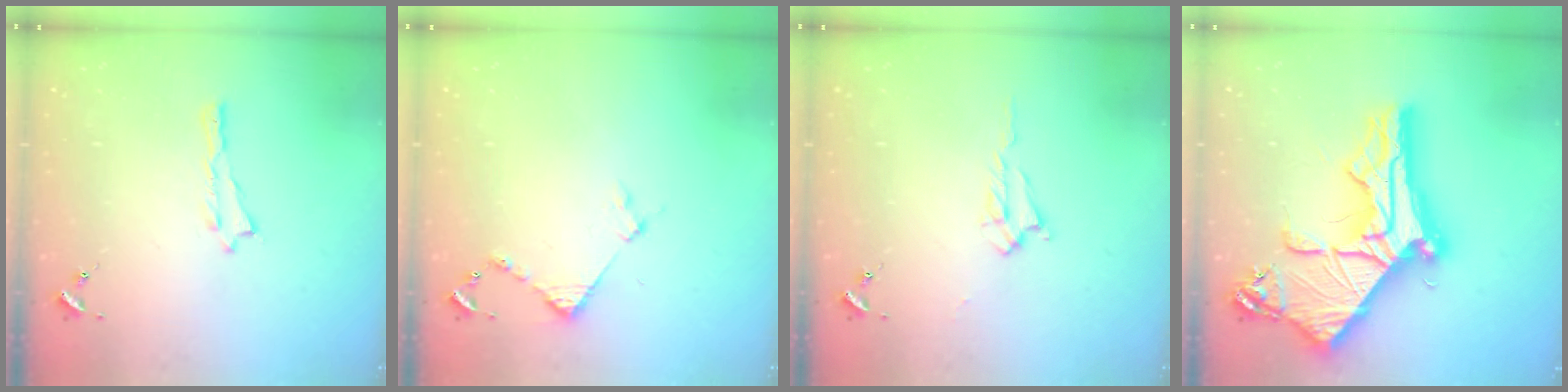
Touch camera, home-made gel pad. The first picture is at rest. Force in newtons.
{"total": 3.5, "press": 3.5, "slide": 0.3}
{"total": 1.7, "press": 1.7, "slide": 0.3}
{"total": 16.9, "press": 16.8, "slide": 1.7}